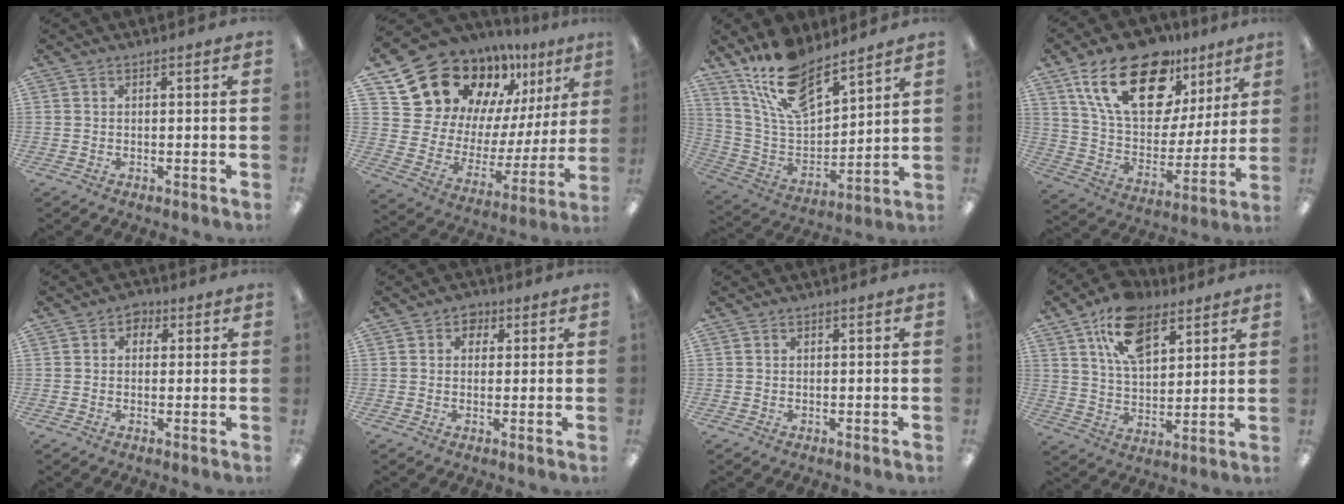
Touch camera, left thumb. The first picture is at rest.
{"total": 17.7, "force": [15.0, 8.4, 4.4], "torque": [-0.097, -0.131, 0.272]}
{"total": 17.2, "force": [13.6, 6.4, 8.4], "torque": [-0.175, -0.074, 0.245]}
{"total": 24.0, "force": [14.6, 12.4, 14.4], "torque": [-0.244, -0.070, 0.258]}
{"total": 2.7, "force": [0.6, 2.2, 1.3], "torque": [-0.010, 0.003, 0.007]}
{"total": 3.1, "force": [1.4, 2.5, 1.2], "torque": [-0.003, -0.002, 0.020]}
{"total": 0.0}
{"total": 14.6, "force": [8.4, 8.1, 8.8], "torque": [-0.148, -0.021, 0.153]}